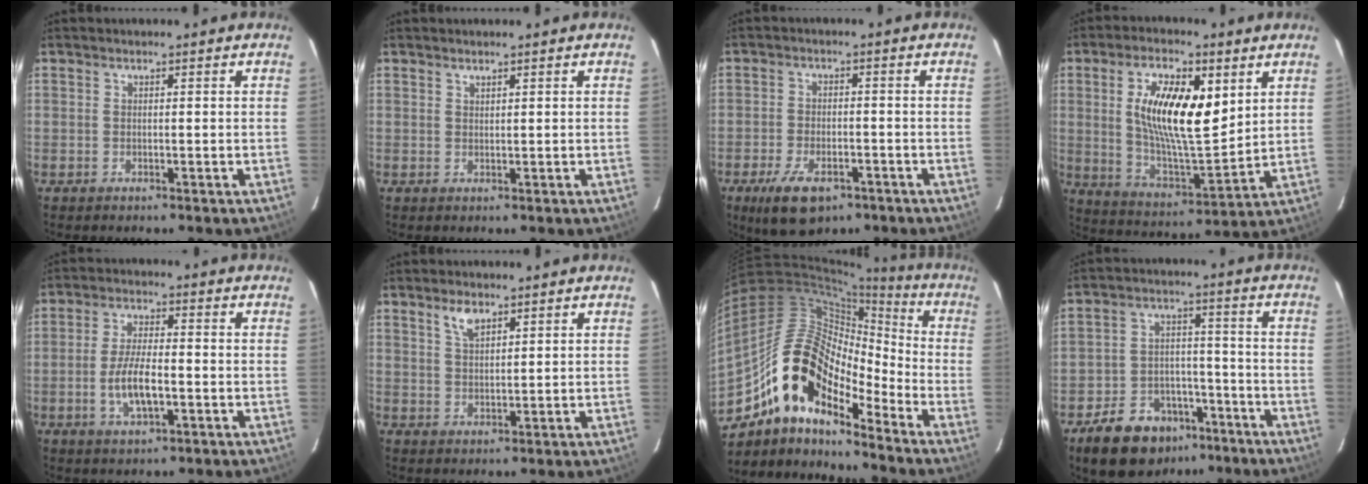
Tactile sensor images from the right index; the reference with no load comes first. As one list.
[{"total": 0.7, "force": [0.7, 0.1, 0.2], "torque": [-0.003, 0.002, 0.014]}, {"total": 9.9, "force": [-6.1, 4.6, 6.2], "torque": [-0.136, -0.016, -0.097]}, {"total": 16.1, "force": [4.8, 5.9, 14.2], "torque": [-0.256, 0.001, 0.090]}, {"total": 7.5, "force": [-2.1, 2.6, 6.7], "torque": [-0.135, -0.003, -0.038]}, {"total": 3.7, "force": [2.5, 1.5, 2.2], "torque": [-0.041, 0.004, 0.047]}, {"total": 16.4, "force": [-11.6, 6.9, 9.3], "torque": [-0.157, 0.008, -0.230]}, {"total": 13.7, "force": [-9.1, 8.6, 5.7], "torque": [-0.131, 0.020, -0.128]}]